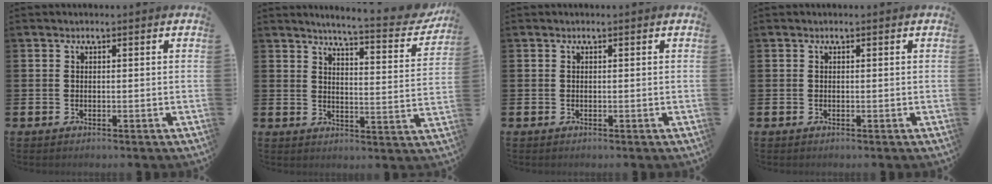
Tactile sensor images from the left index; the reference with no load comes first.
{"total": 5.2, "force": [4.9, 0.2, 1.6], "torque": [-0.043, -0.043, 0.077]}
{"total": 0.0}
{"total": 0.0}